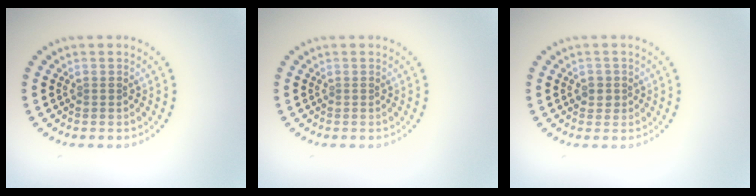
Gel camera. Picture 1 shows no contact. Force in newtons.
{"total": 0.0}
{"total": 1.3, "press": 1.2, "slide": 0.6}